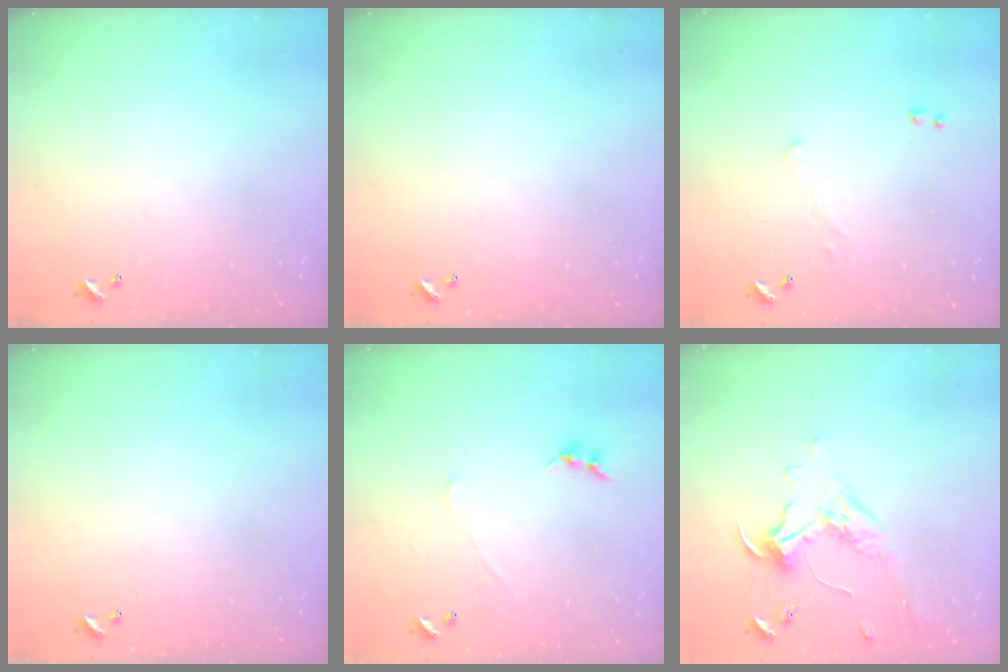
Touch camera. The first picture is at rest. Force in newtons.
{"total": 0.0}
{"total": 1.1, "press": 0.9, "slide": 0.7}
{"total": 0.0}
{"total": 0.0}
{"total": 1.9, "press": 1.7, "slide": 0.7}